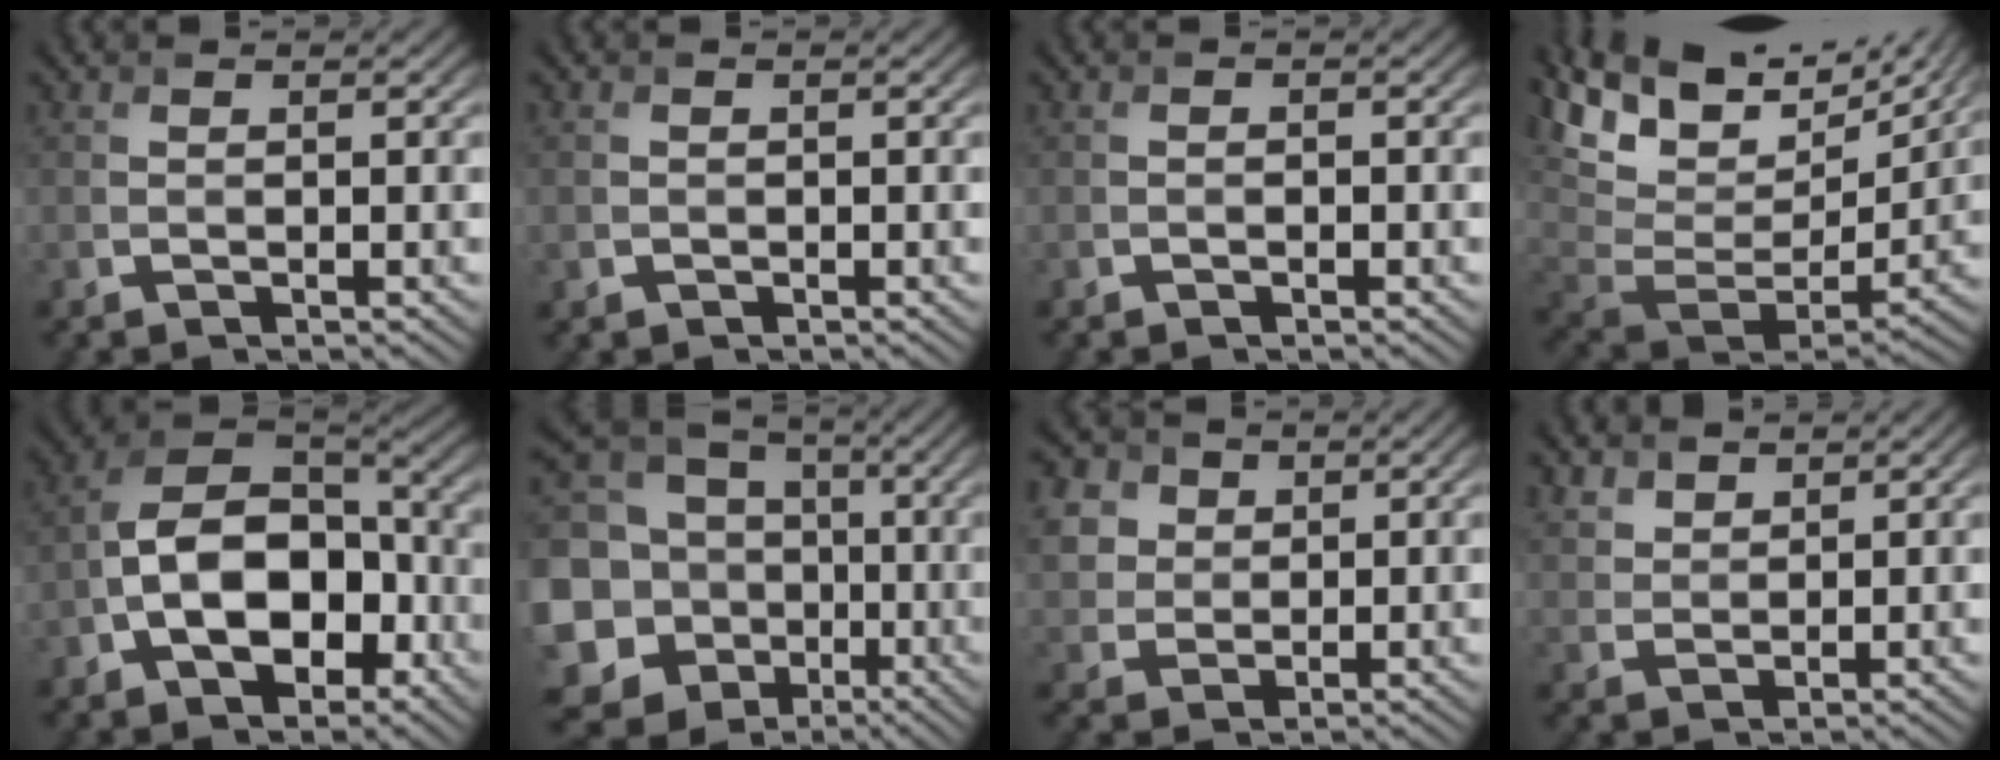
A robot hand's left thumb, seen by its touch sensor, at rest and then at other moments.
{"total": 1.0, "force": [-0.4, 1.0, 0.0], "torque": [0.004, -0.005, -0.009]}
{"total": 0.6, "force": [-0.5, 0.0, 0.4], "torque": [-0.006, 0.000, -0.010]}
{"total": 16.8, "force": [10.7, 8.0, 10.2], "torque": [-0.232, 0.018, 0.182]}
{"total": 12.8, "force": [-3.8, 7.8, 9.4], "torque": [-0.176, 0.001, -0.079]}
{"total": 21.9, "force": [-4.9, 19.4, 8.9], "torque": [-0.246, -0.002, -0.106]}
{"total": 6.5, "force": [2.6, 5.3, 2.7], "torque": [-0.115, 0.009, 0.049]}
{"total": 3.8, "force": [2.9, 2.2, 1.3], "torque": [-0.046, -0.004, 0.073]}